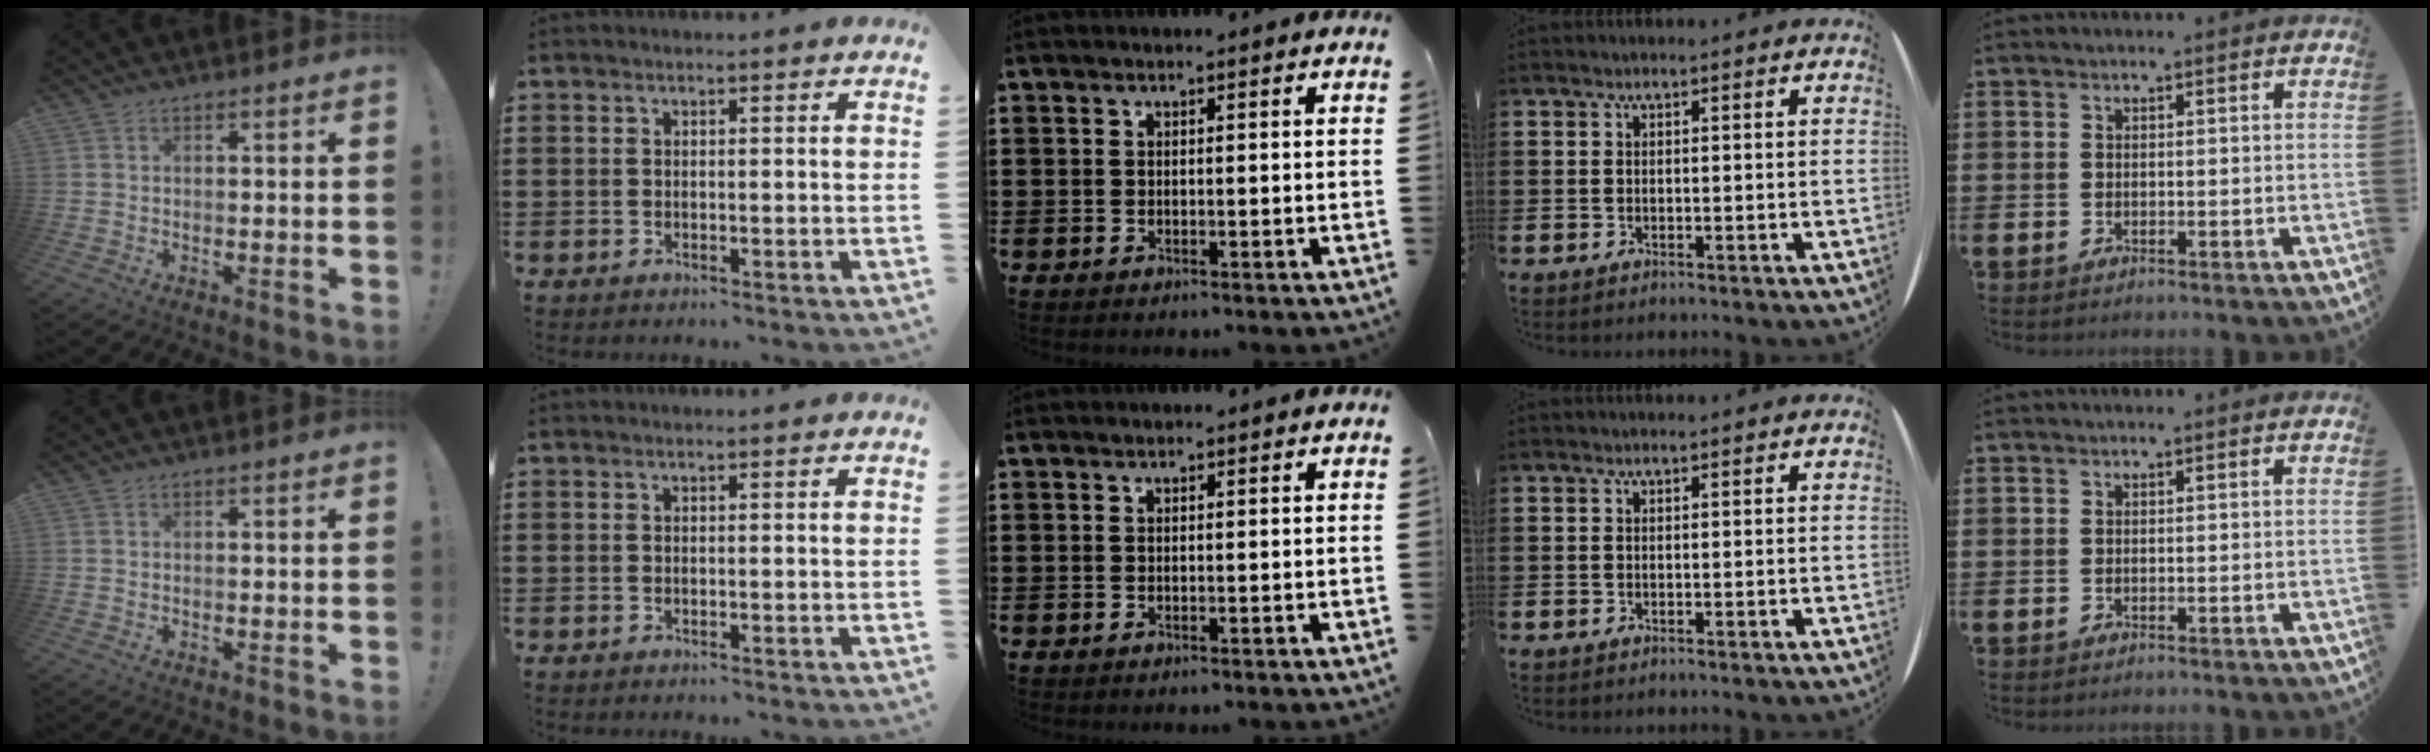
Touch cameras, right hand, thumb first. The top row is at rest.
{}